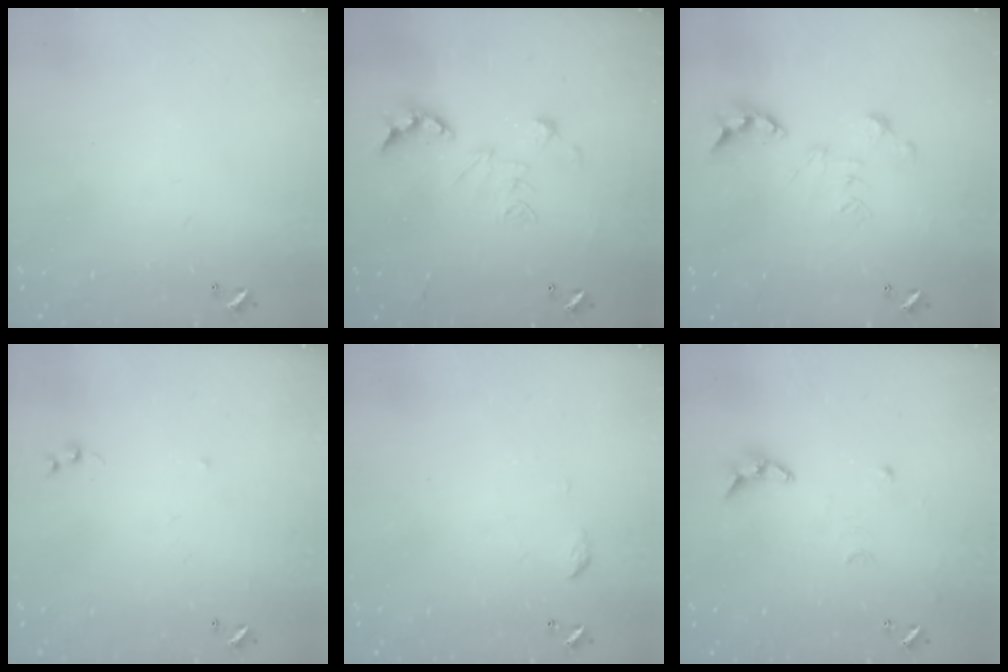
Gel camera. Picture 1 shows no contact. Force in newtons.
{"total": 2.5, "press": 2.0, "slide": 1.5}
{"total": 0.8, "press": 0.8, "slide": 0.3}
{"total": 5.8, "press": 5.7, "slide": 0.8}
{"total": 4.6, "press": 4.5, "slide": 0.6}
{"total": 9.0, "press": 9.0, "slide": 0.5}